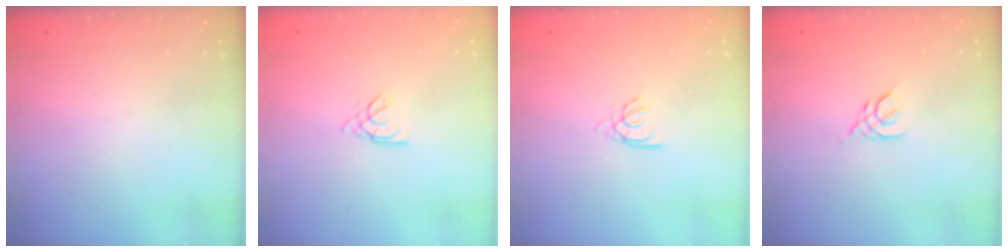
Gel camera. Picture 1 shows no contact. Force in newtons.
{"total": 2.3, "press": 2.3, "slide": 0.5}
{"total": 2.2, "press": 2.2, "slide": 0.2}
{"total": 2.8, "press": 2.8, "slide": 0.7}